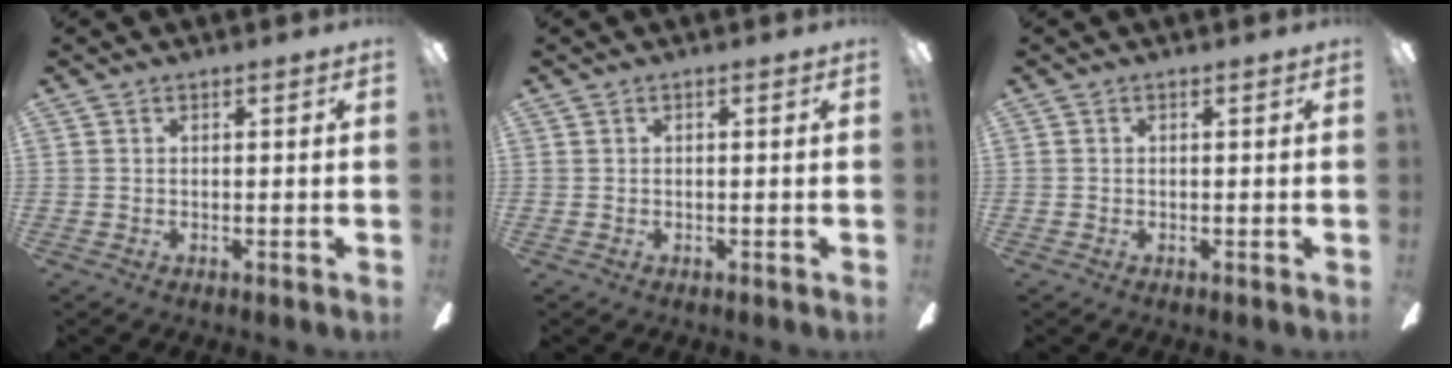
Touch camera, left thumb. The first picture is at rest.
{"total": 0.0}
{"total": 0.0}